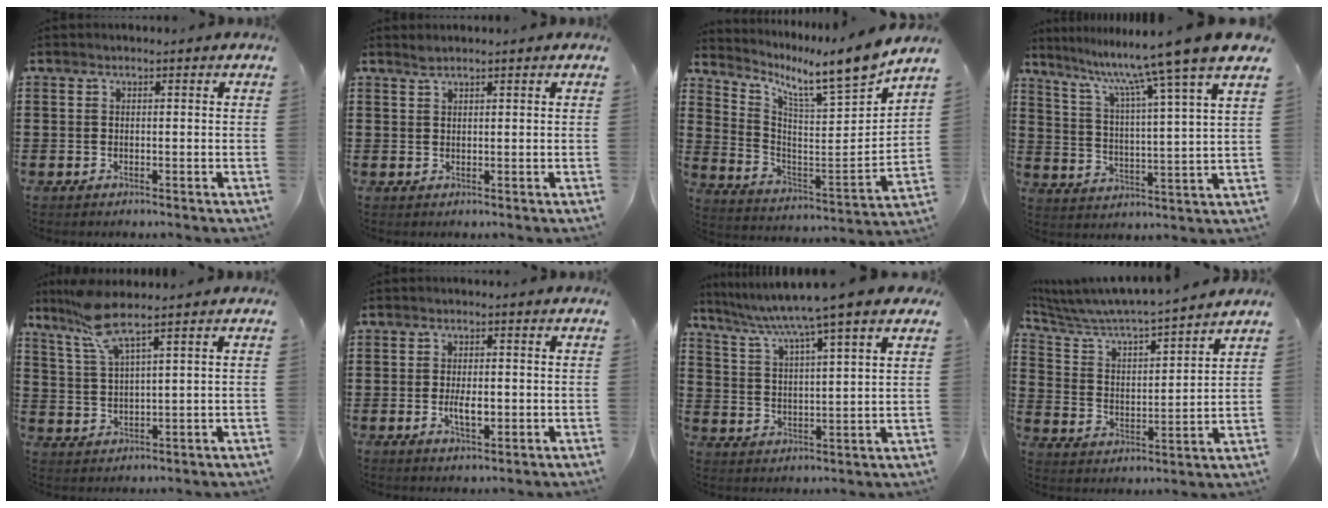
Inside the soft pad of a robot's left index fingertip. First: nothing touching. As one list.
[{"total": 1.2, "force": [1.1, 0.1, 0.5], "torque": [-0.011, 0.000, 0.020]}, {"total": 8.1, "force": [7.2, -0.5, 3.5], "torque": [-0.081, -0.082, 0.104]}, {"total": 10.5, "force": [8.8, -1.9, 5.4], "torque": [-0.131, -0.061, 0.134]}, {"total": 7.4, "force": [5.4, 0.6, 5.0], "torque": [-0.121, -0.011, 0.096]}, {"total": 3.7, "force": [-0.4, 1.4, 3.3], "torque": [-0.053, -0.001, -0.009]}, {"total": 6.9, "force": [5.5, -0.9, 4.1], "torque": [-0.098, -0.037, 0.088]}, {"total": 5.2, "force": [5.0, 0.4, 1.5], "torque": [-0.057, -0.049, 0.076]}]